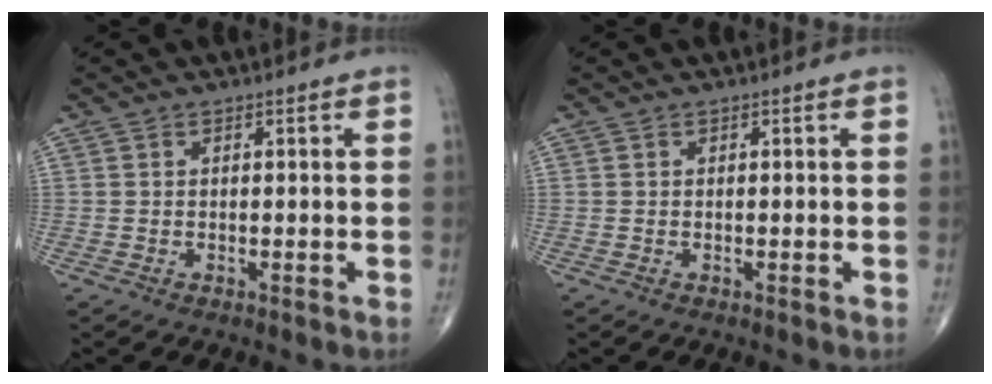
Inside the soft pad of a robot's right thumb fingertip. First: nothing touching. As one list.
[{"total": 0.0}]